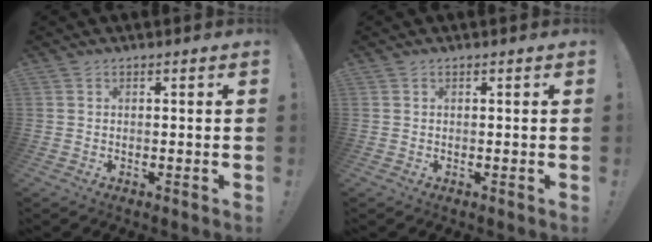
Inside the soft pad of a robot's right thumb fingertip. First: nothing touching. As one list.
[{"total": 0.0}]